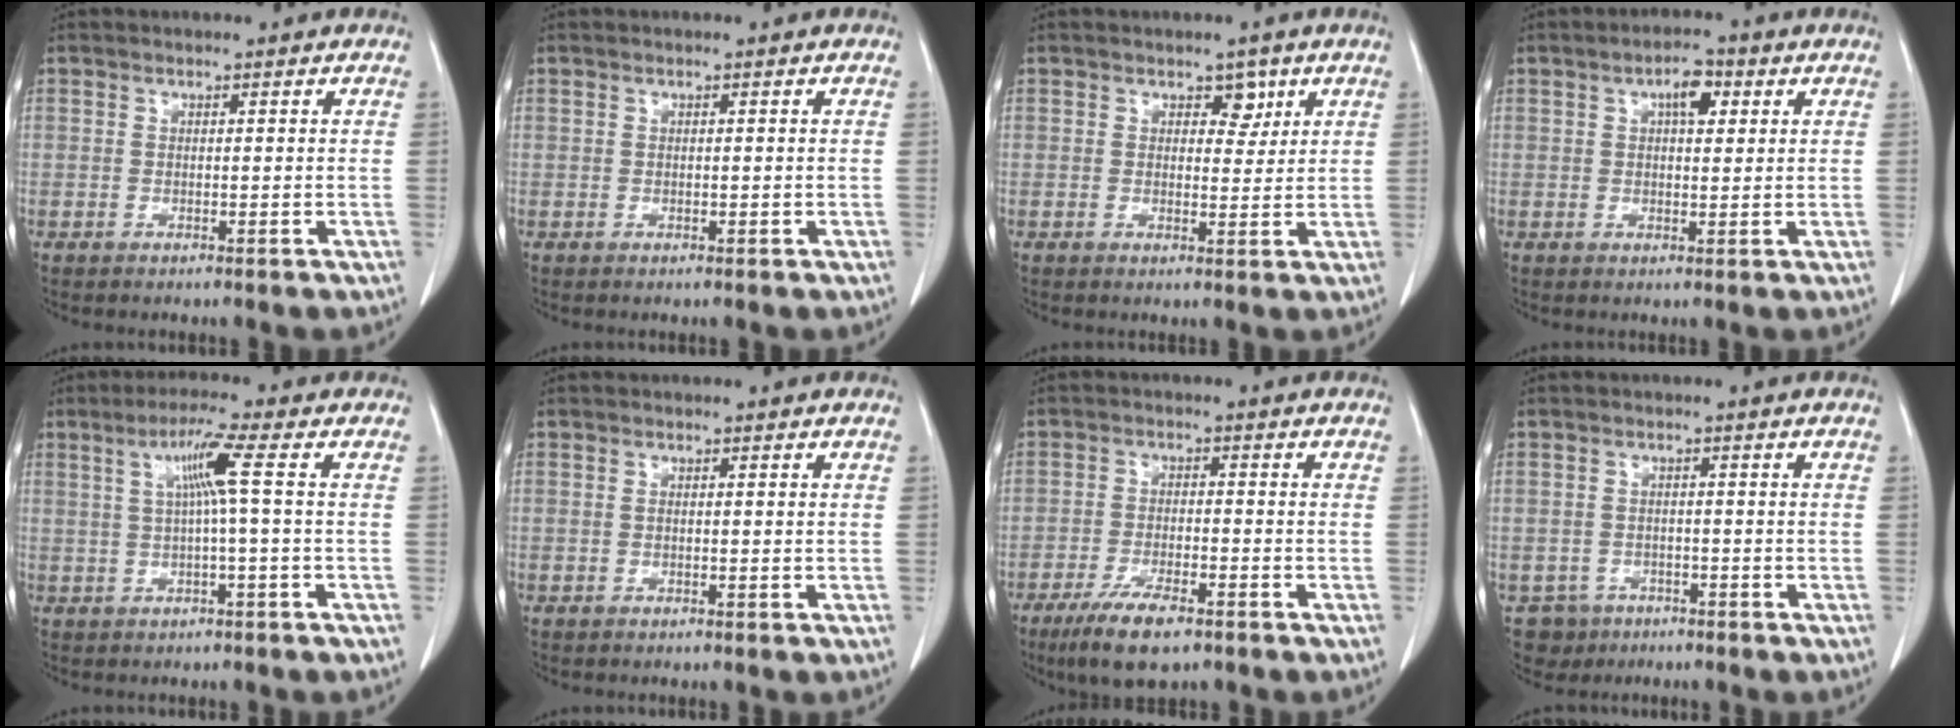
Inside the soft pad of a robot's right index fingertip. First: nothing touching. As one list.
[{"total": 0.0}, {"total": 2.8, "force": [1.5, 1.7, 1.6], "torque": [-0.012, -0.001, 0.021]}, {"total": 4.0, "force": [1.5, 1.6, 3.3], "torque": [-0.054, 0.009, 0.021]}, {"total": 5.4, "force": [1.0, -1.1, 5.2], "torque": [-0.099, 0.013, 0.022]}, {"total": 0.7, "force": [0.0, 0.2, 0.7], "torque": [-0.016, 0.003, 0.002]}, {"total": 7.9, "force": [-5.3, 1.8, 5.5], "torque": [-0.103, -0.014, -0.089]}, {"total": 4.5, "force": [-2.7, 3.6, -0.1], "torque": [0.001, 0.006, -0.040]}]